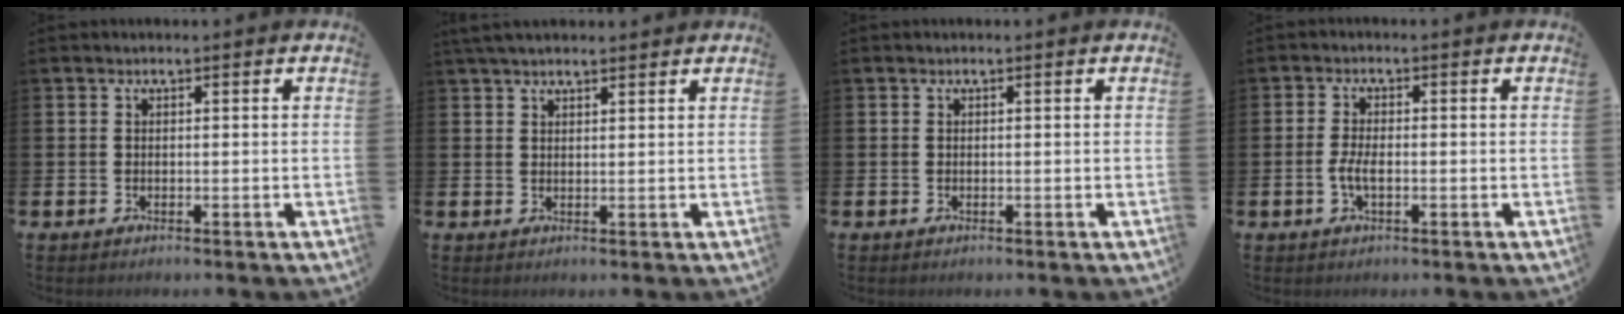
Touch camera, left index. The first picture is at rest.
{"total": 2.9, "force": [2.6, 0.8, 1.2], "torque": [-0.026, -0.001, 0.047]}
{"total": 0.0}
{"total": 2.5, "force": [-0.7, 0.9, 2.2], "torque": [-0.039, 0.002, -0.014]}